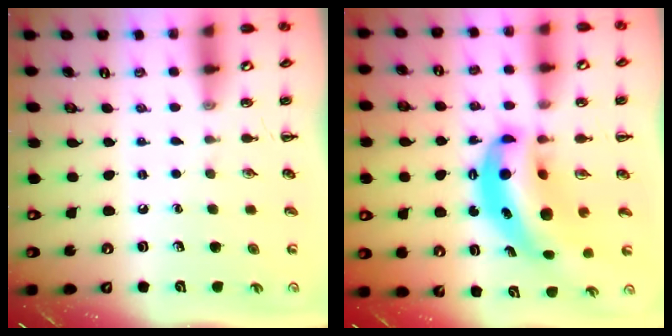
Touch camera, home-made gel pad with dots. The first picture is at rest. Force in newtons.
{"total": 11.5, "press": 11.2, "slide": 2.4}